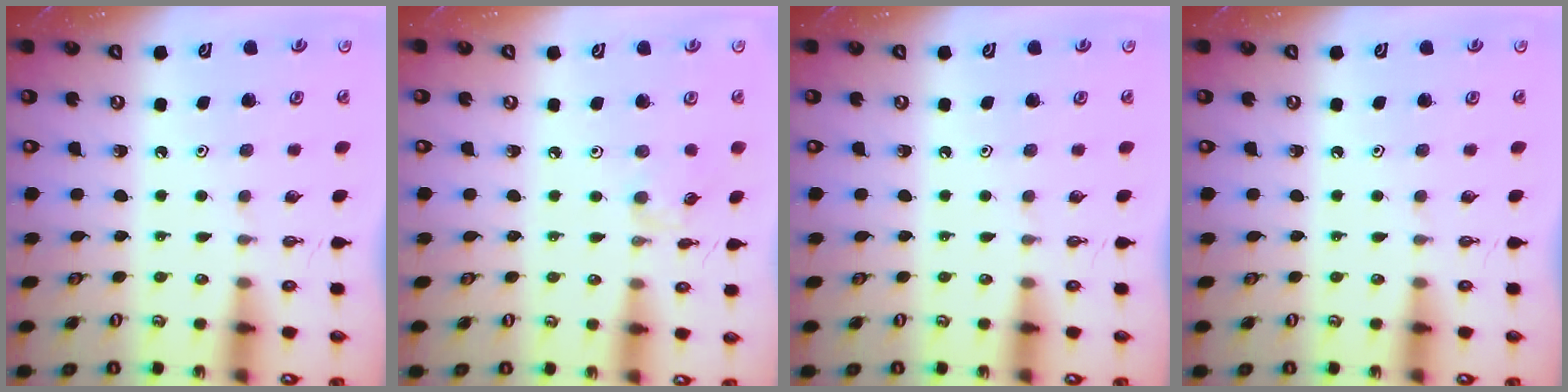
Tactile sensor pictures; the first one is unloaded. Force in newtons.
{"total": 1.7, "press": 1.7, "slide": 0.4}
{"total": 0.0}
{"total": 0.0}